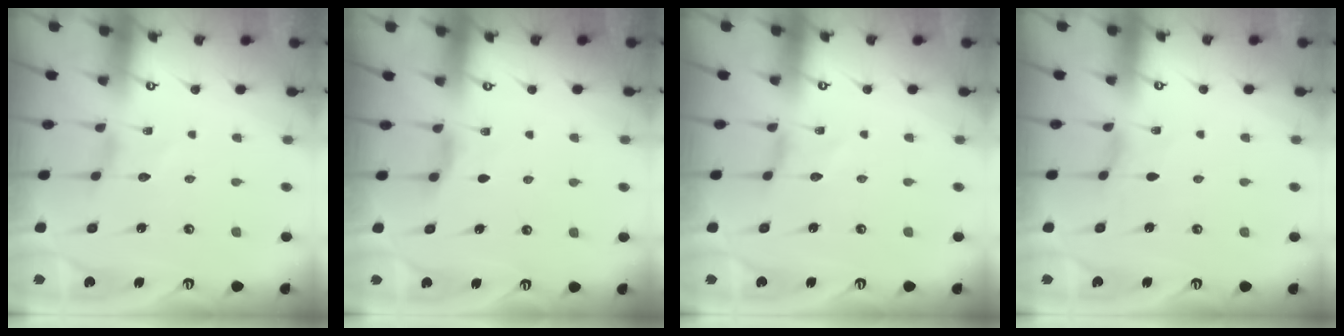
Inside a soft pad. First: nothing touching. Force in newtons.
{"total": 4.3, "press": 4.3, "slide": 0.6}
{"total": 0.0}
{"total": 0.0}